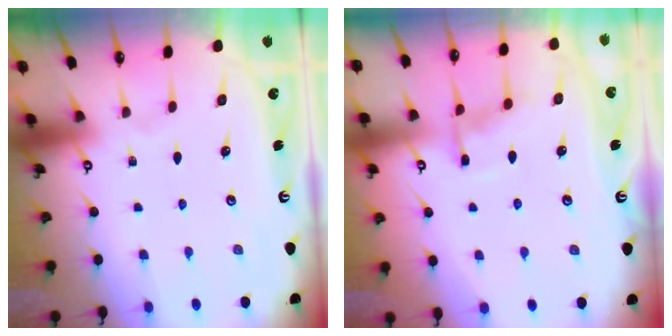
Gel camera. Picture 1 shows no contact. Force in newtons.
{"total": 8.6, "press": 8.6, "slide": 0.9}